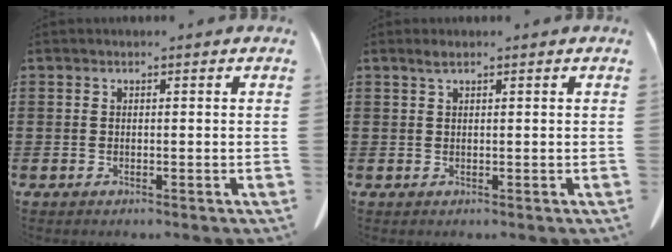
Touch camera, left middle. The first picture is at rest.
{"total": 1.1, "force": [0.7, 0.2, 0.9], "torque": [-0.019, 0.002, 0.012]}